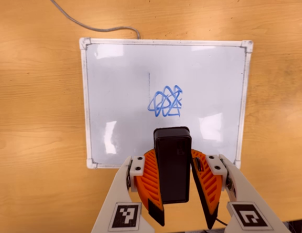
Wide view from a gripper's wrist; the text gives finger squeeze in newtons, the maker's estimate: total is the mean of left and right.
{"total": 7.5, "left": 7.7, "right": 7.2}